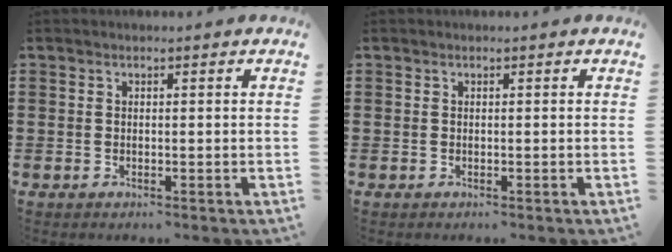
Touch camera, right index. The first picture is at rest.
{"total": 0.0}